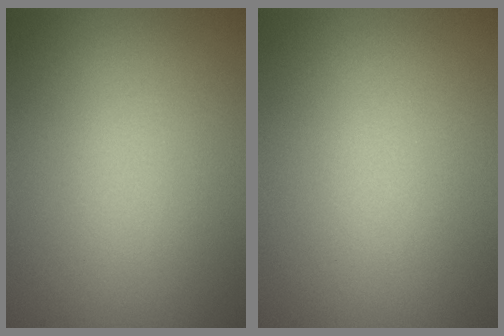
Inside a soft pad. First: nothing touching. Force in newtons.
{"total": 0.0}